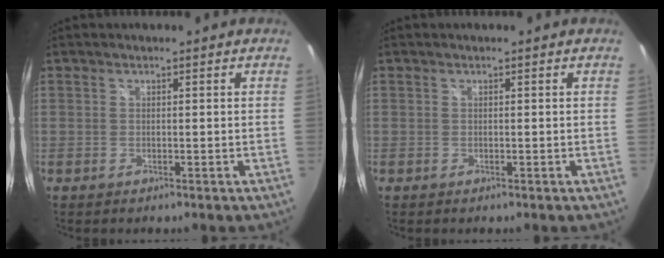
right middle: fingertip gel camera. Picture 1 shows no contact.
{"total": 0.0}